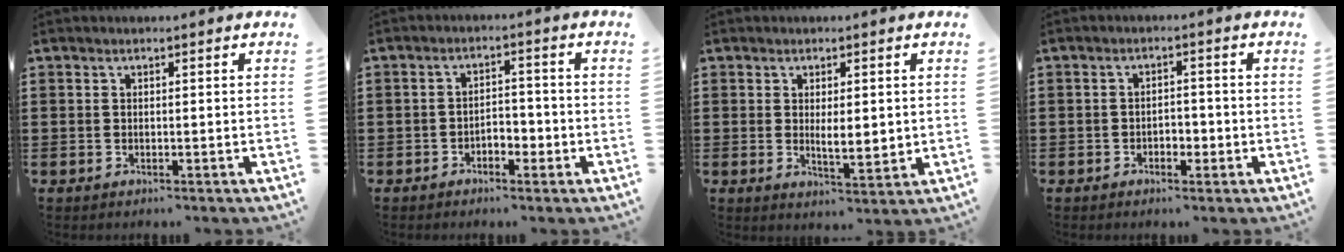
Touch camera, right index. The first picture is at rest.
{"total": 2.8, "force": [-1.6, 1.6, 1.6], "torque": [-0.033, 0.006, -0.033]}
{"total": 3.5, "force": [0.6, 1.5, 3.1], "torque": [-0.047, -0.004, 0.007]}
{"total": 2.2, "force": [-1.0, 1.4, 1.4], "torque": [-0.029, 0.004, -0.022]}